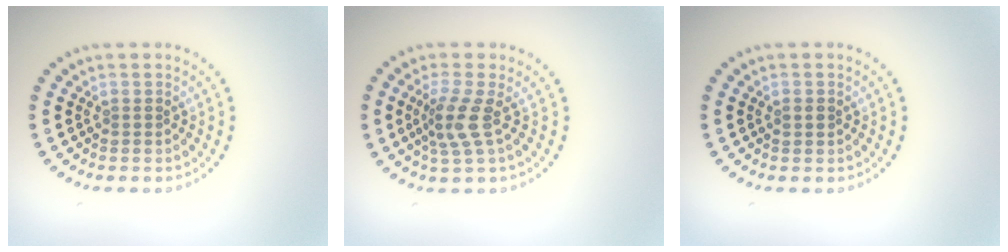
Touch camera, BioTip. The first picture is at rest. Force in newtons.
{"total": 2.8, "press": 2.2, "slide": 1.8}
{"total": 1.1, "press": 1.1, "slide": 0.1}